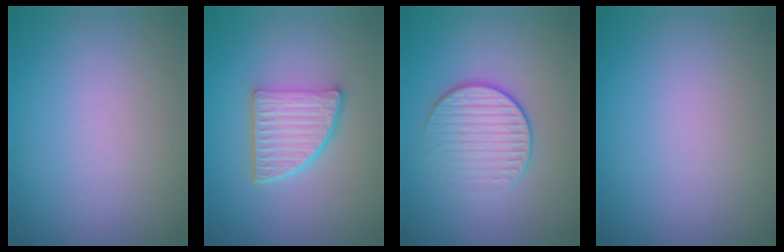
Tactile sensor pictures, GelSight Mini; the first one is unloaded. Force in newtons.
{"total": 5.0, "press": 3.8, "slide": 3.3}
{"total": 3.2, "press": 2.9, "slide": 1.4}
{"total": 0.0}